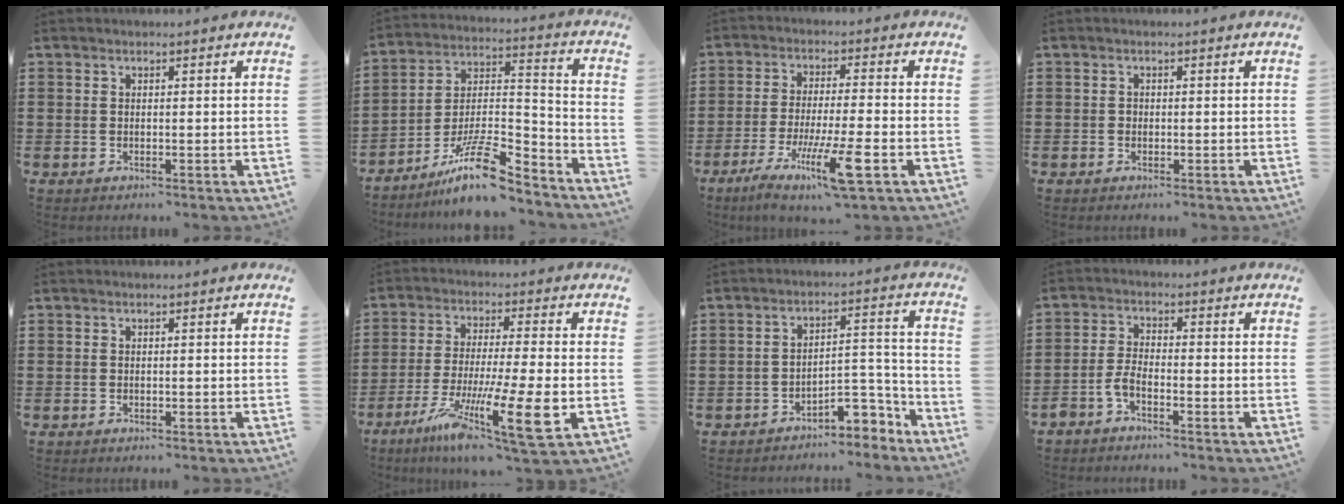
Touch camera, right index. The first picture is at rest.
{"total": 13.5, "force": [-10.0, 3.6, 8.3], "torque": [-0.141, 0.038, -0.182]}
{"total": 10.3, "force": [-4.9, 0.8, 9.0], "torque": [-0.179, -0.015, -0.088]}
{"total": 0.6, "force": [-0.2, 0.5, 0.2], "torque": [-0.005, 0.002, -0.005]}
{"total": 0.0}
{"total": 14.1, "force": [-5.7, 1.9, 12.7], "torque": [-0.248, -0.008, -0.097]}
{"total": 6.3, "force": [-5.4, 2.3, 2.3], "torque": [-0.035, 0.015, -0.105]}
{"total": 2.9, "force": [-2.1, 0.8, 1.8], "torque": [-0.050, 0.002, -0.045]}